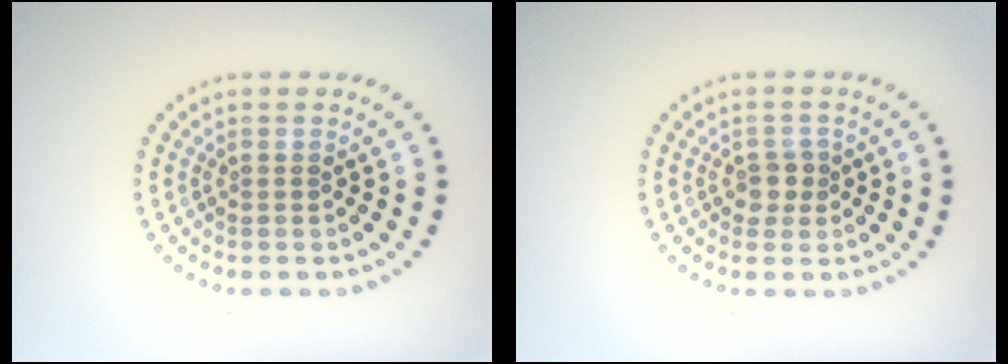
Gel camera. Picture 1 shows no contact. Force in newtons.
{"total": 1.8, "press": 1.5, "slide": 0.9}